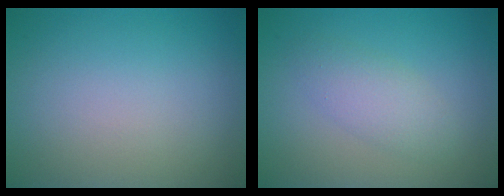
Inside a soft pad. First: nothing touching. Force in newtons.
{"total": 2.6, "press": 2.6, "slide": 0.1}